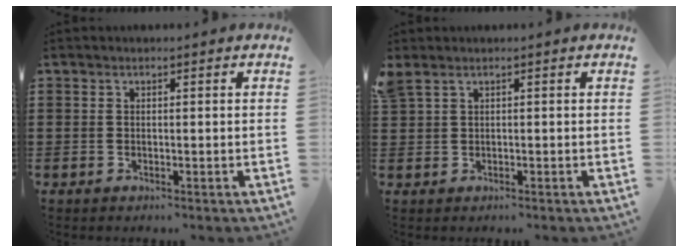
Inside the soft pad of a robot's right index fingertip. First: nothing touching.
{"total": 1.0, "force": [0.3, 0.6, 0.8], "torque": [-0.017, 0.003, 0.005]}